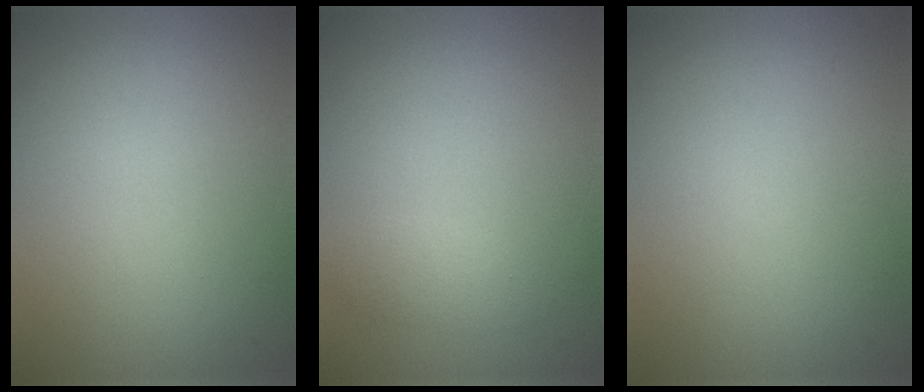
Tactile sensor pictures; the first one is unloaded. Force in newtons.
{"total": 1.3, "press": 1.3, "slide": 0.1}
{"total": 0.0}